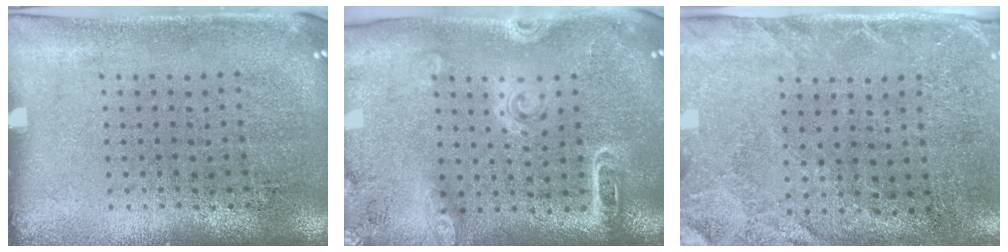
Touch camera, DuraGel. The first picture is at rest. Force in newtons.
{"total": 1.8, "press": 1.7, "slide": 0.4}
{"total": 2.6, "press": 2.0, "slide": 1.6}